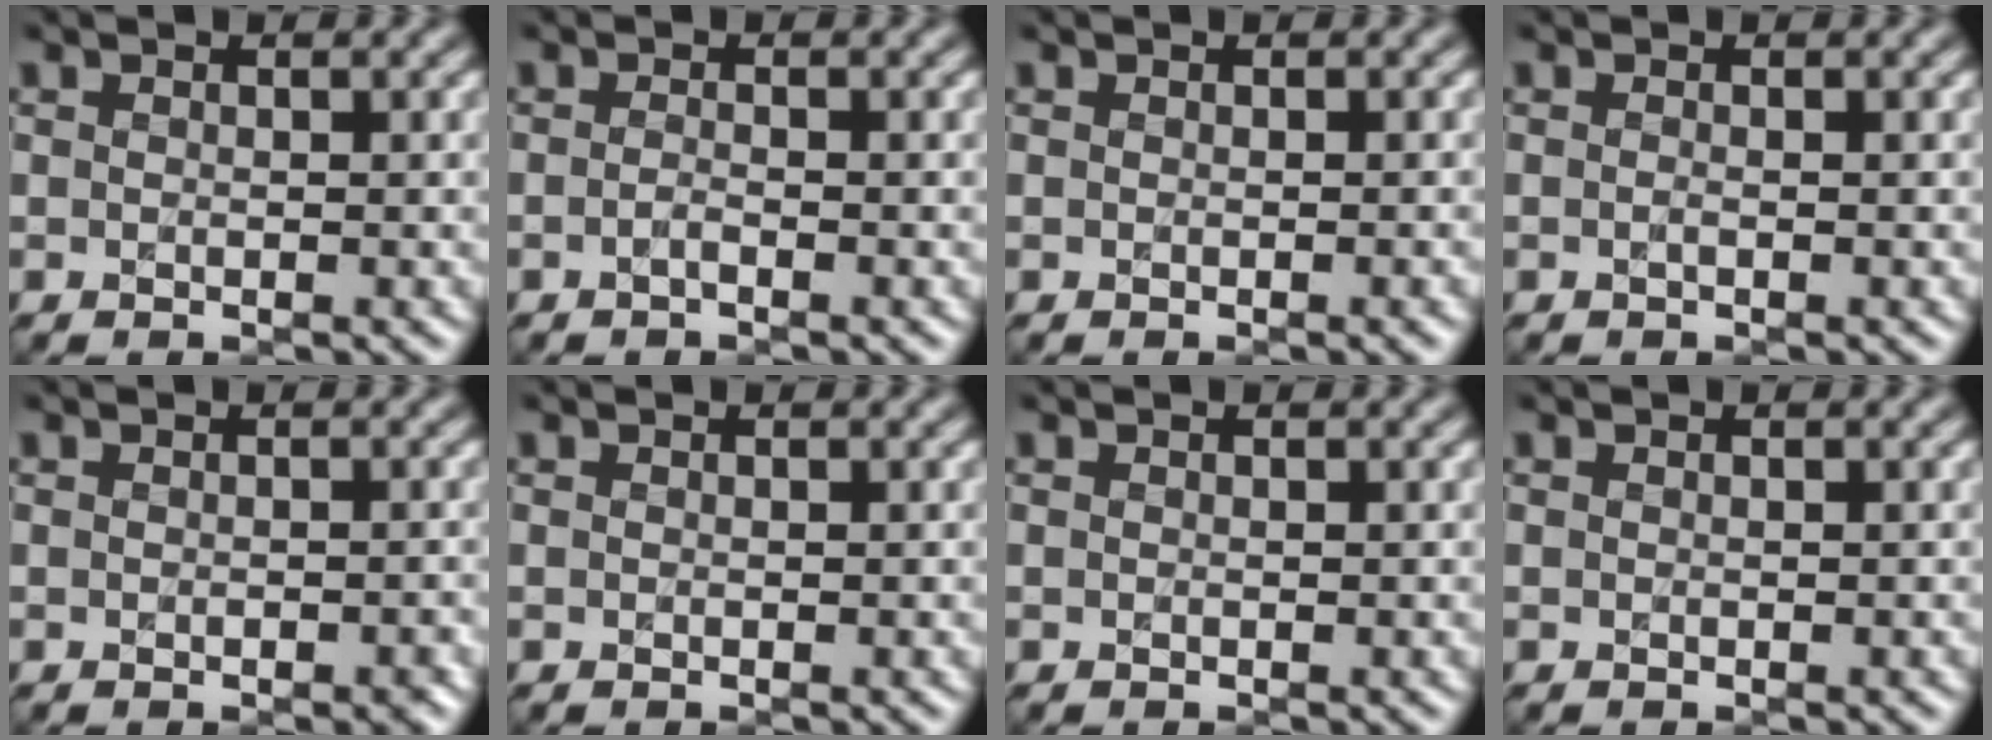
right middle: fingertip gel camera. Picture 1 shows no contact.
{"total": 0.8, "force": [-0.5, 0.2, 0.6], "torque": [-0.014, 0.000, -0.010]}
{"total": 0.8, "force": [-0.3, 0.1, 0.7], "torque": [-0.006, 0.001, -0.005]}
{"total": 0.5, "force": [-0.2, 0.1, 0.5], "torque": [-0.011, -0.001, -0.005]}
{"total": 0.9, "force": [-0.4, 0.4, 0.7], "torque": [-0.011, 0.001, -0.003]}
{"total": 0.0}
{"total": 0.0}
{"total": 0.0}